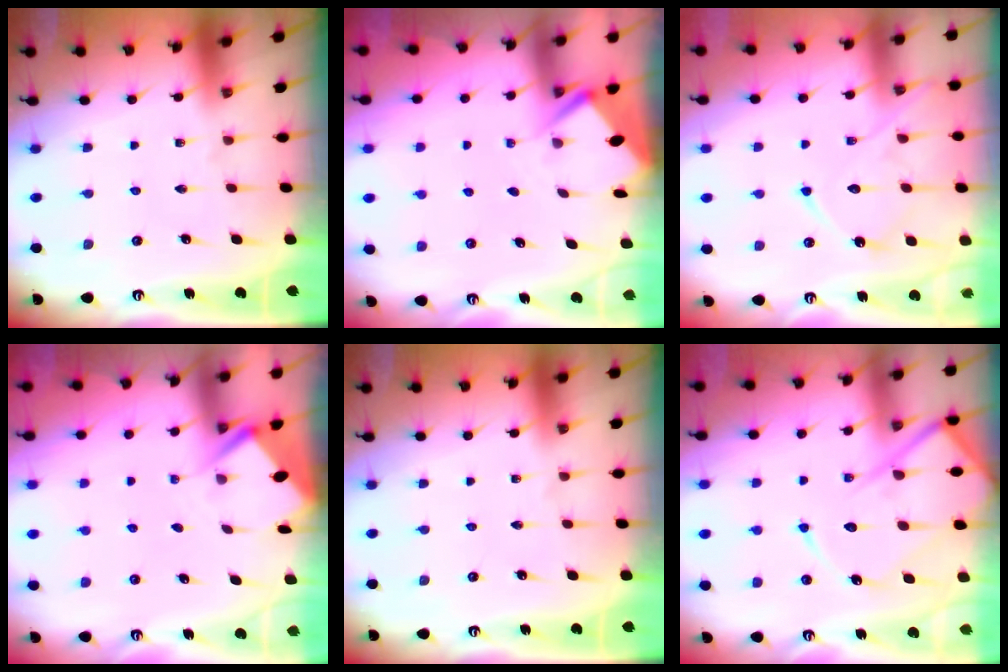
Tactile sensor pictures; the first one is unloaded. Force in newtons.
{"total": 2.9, "press": 2.9, "slide": 0.3}
{"total": 13.6, "press": 13.5, "slide": 1.2}
{"total": 2.6, "press": 2.6, "slide": 0.1}
{"total": 0.0}
{"total": 13.9, "press": 13.8, "slide": 1.5}